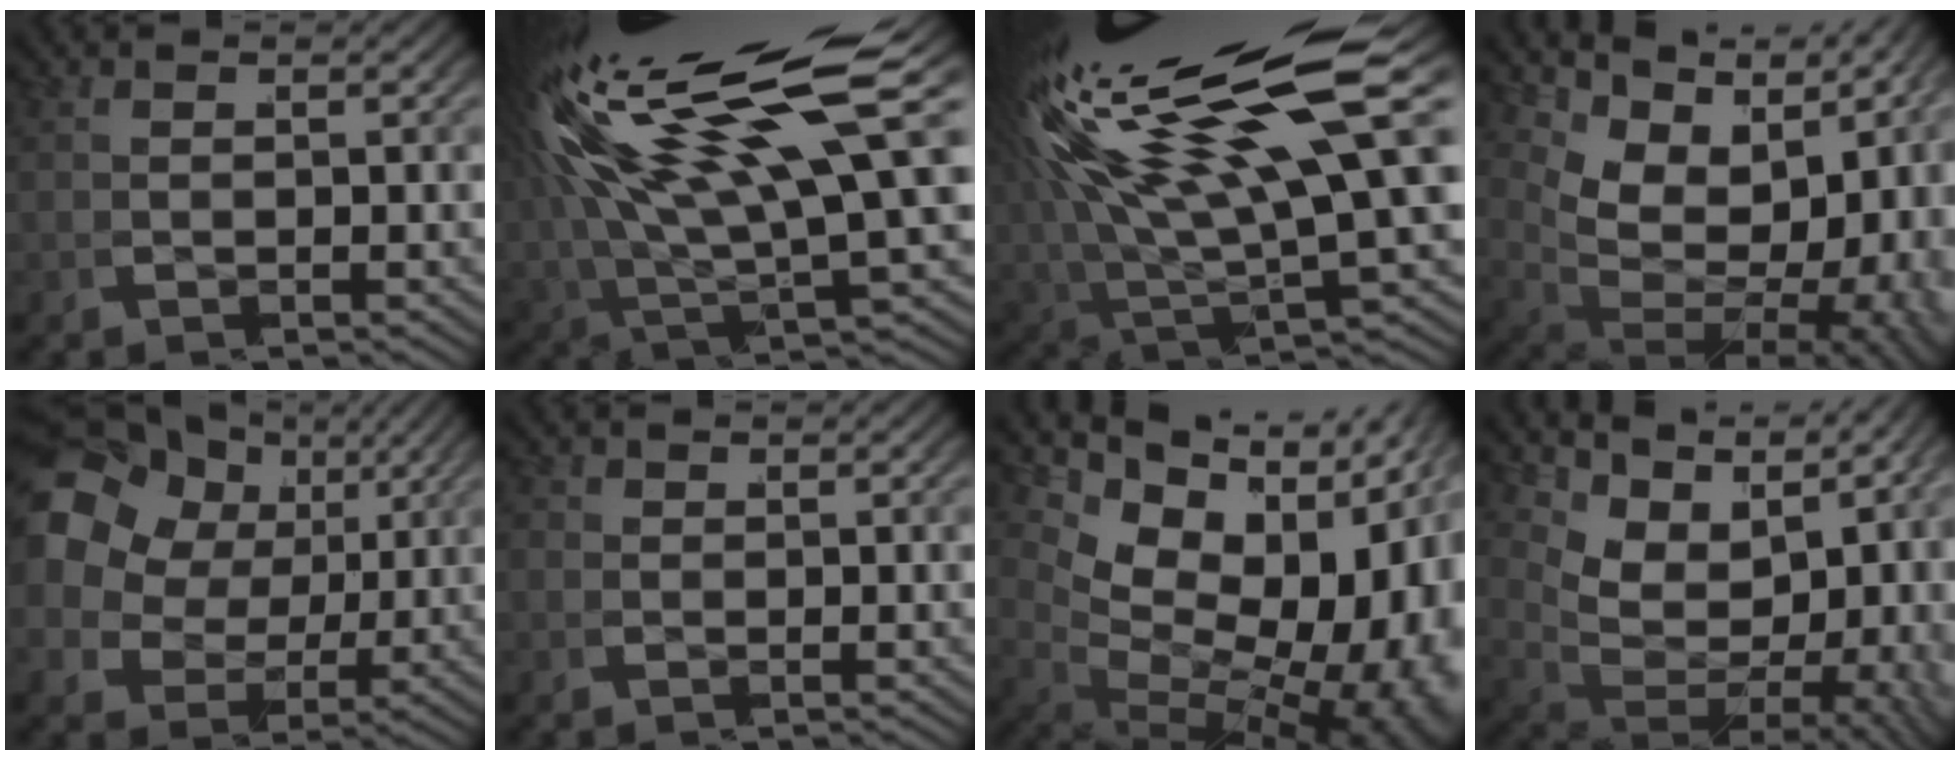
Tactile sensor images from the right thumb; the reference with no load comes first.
{"total": 11.8, "force": [1.9, 5.6, 10.2], "torque": [-0.192, 0.004, 0.039]}
{"total": 13.3, "force": [1.7, 6.6, 11.4], "torque": [-0.210, -0.004, 0.039]}
{"total": 16.4, "force": [0.1, 11.2, 12.0], "torque": [-0.207, -0.034, 0.022]}
{"total": 9.7, "force": [2.4, 8.0, 4.9], "torque": [-0.124, -0.014, 0.038]}
{"total": 1.4, "force": [-0.3, 1.3, -0.2], "torque": [-0.004, -0.002, -0.009]}
{"total": 19.3, "force": [0.5, 12.6, 14.6], "torque": [-0.232, -0.017, 0.016]}
{"total": 12.5, "force": [0.7, 8.6, 9.1], "torque": [-0.158, -0.023, 0.023]}